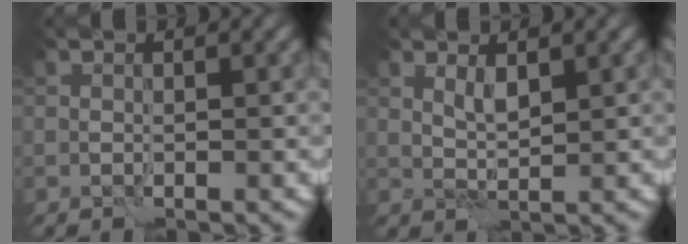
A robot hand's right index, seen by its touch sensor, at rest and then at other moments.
{"total": 1.6, "force": [1.2, 0.4, 1.0], "torque": [-0.024, -0.004, 0.023]}